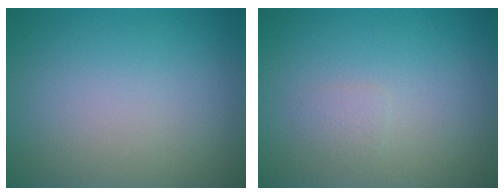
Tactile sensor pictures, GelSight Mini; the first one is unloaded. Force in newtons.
{"total": 0.9, "press": 0.9, "slide": 0.0}